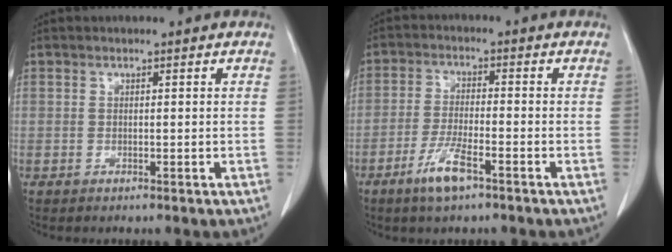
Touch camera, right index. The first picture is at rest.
{"total": 5.8, "force": [-3.4, 0.9, 4.5], "torque": [-0.091, -0.004, -0.062]}